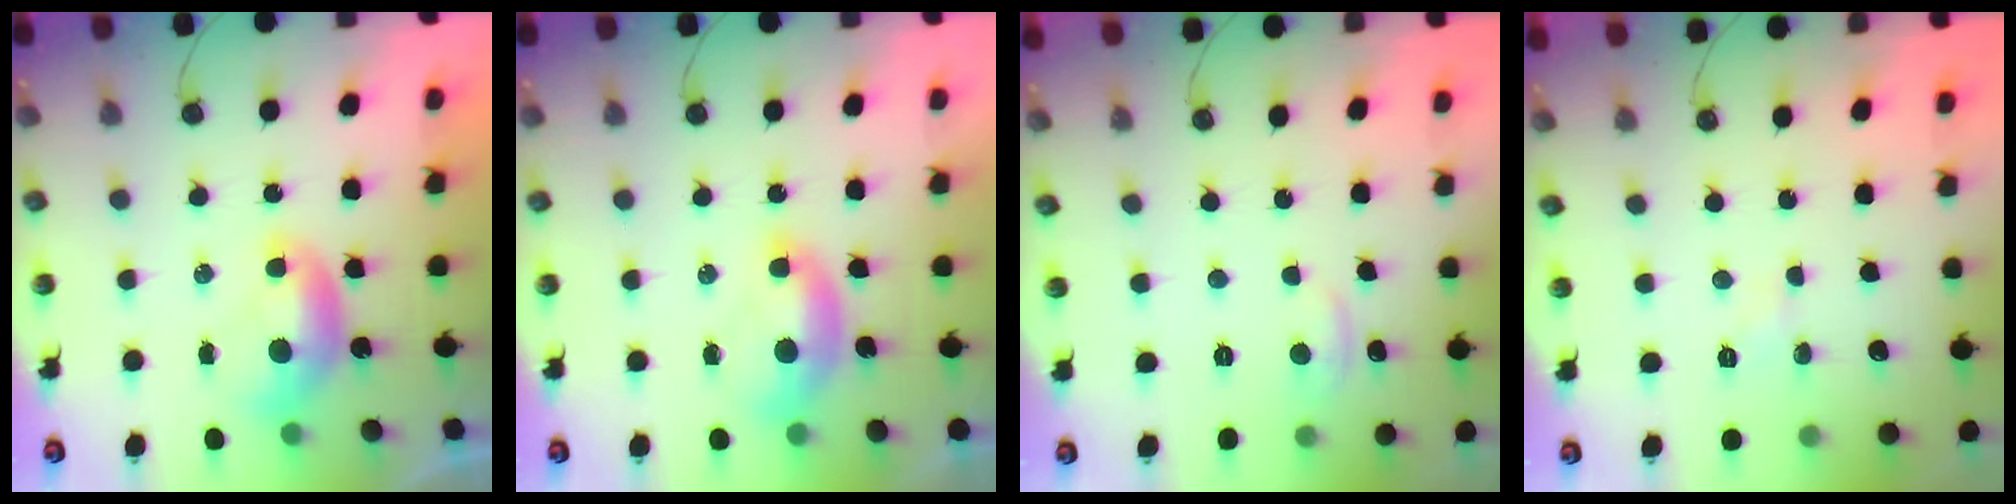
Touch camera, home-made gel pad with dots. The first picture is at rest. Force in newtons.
{"total": 1.5, "press": 1.4, "slide": 0.6}
{"total": 1.2, "press": 1.0, "slide": 0.8}
{"total": 1.7, "press": 1.6, "slide": 0.4}